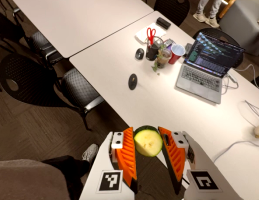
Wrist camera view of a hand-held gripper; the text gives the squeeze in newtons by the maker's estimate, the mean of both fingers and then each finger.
{"total": 8.5, "left": 7.8, "right": 9.2}